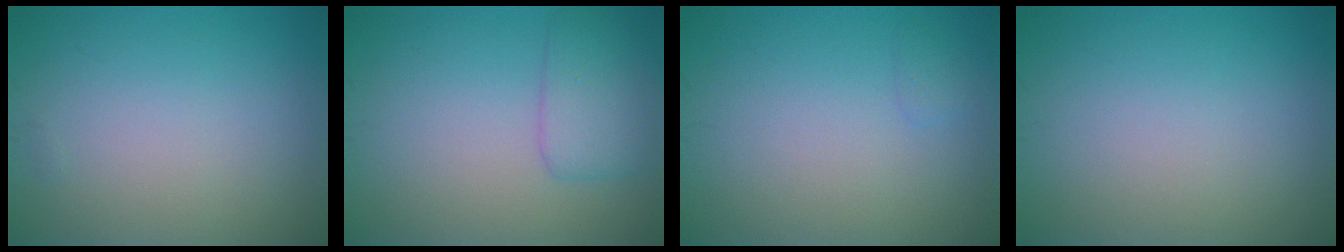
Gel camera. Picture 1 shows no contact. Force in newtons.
{"total": 3.1, "press": 3.1, "slide": 0.1}
{"total": 0.6, "press": 0.6, "slide": 0.1}
{"total": 0.0}